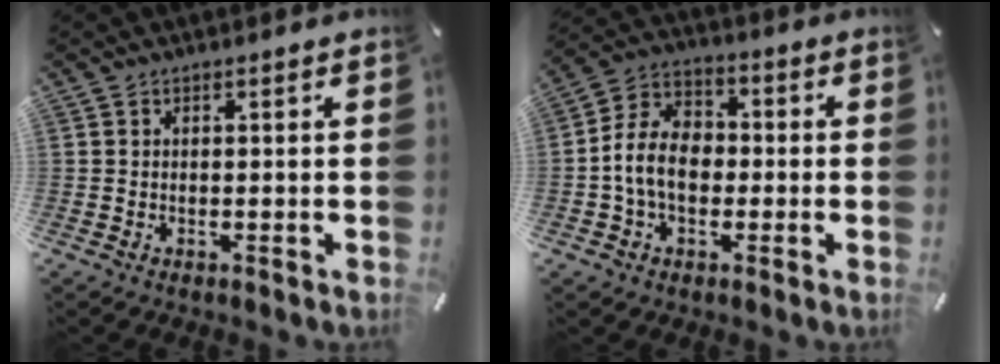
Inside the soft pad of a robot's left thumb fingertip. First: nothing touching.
{"total": 10.5, "force": [-1.8, 7.8, 6.8], "torque": [-0.162, 0.016, -0.036]}